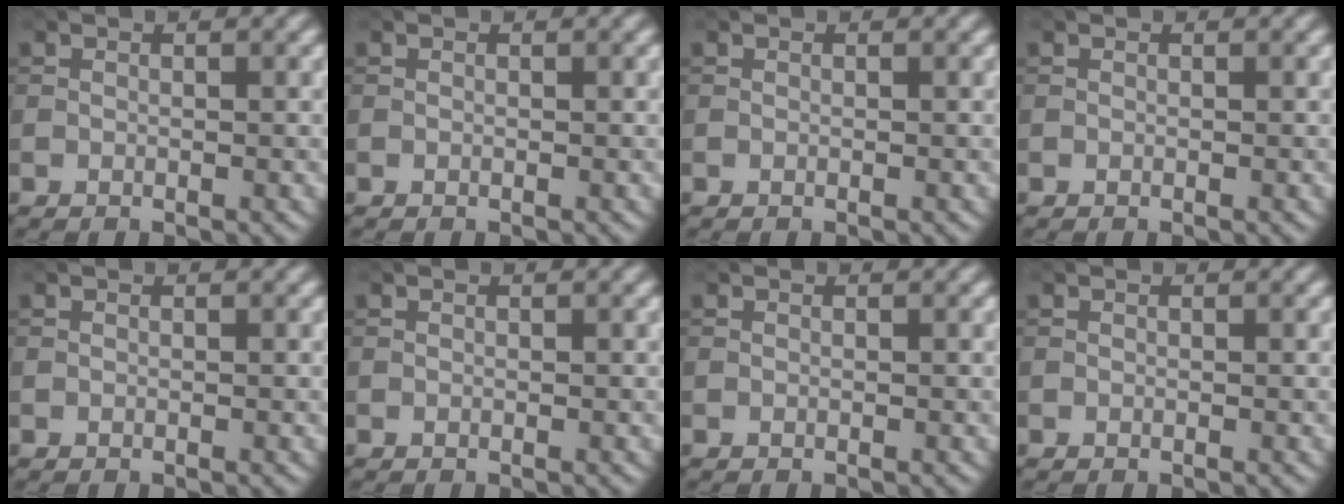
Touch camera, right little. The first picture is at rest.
{"total": 0.0}
{"total": 0.0}
{"total": 0.0}
{"total": 0.0}
{"total": 0.0}
{"total": 0.0}
{"total": 0.0}